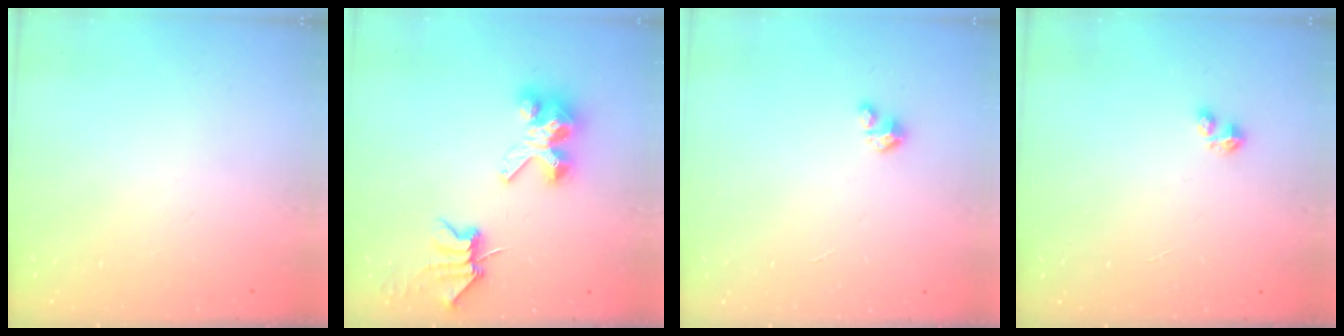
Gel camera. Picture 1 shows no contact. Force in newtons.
{"total": 7.0, "press": 6.9, "slide": 0.6}
{"total": 2.7, "press": 2.7, "slide": 0.2}
{"total": 2.4, "press": 2.4, "slide": 0.3}